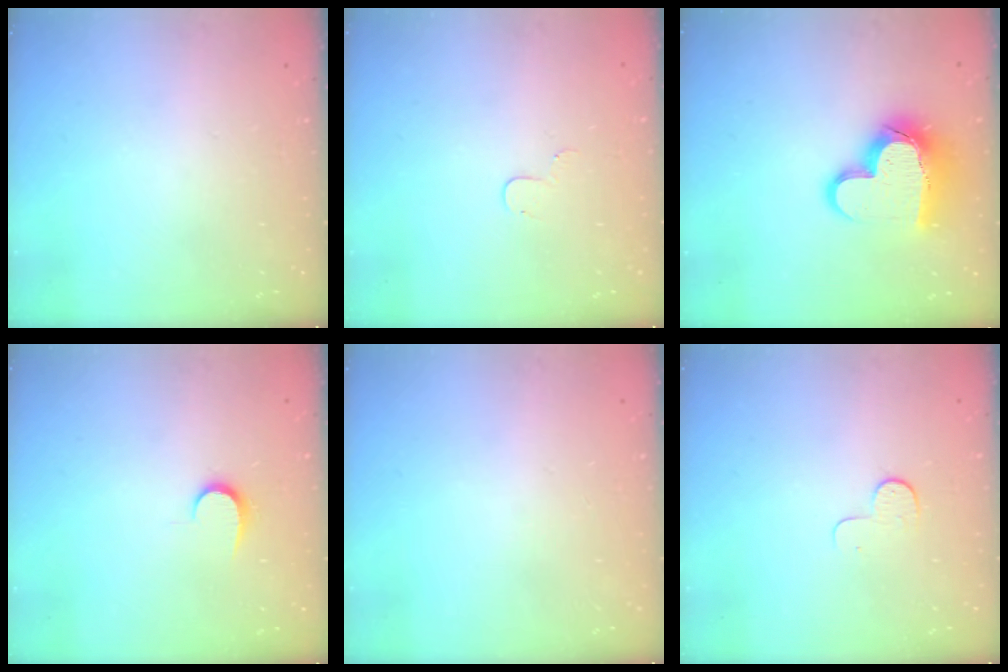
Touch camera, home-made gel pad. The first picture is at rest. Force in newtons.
{"total": 3.1, "press": 3.1, "slide": 0.3}
{"total": 15.4, "press": 15.4, "slide": 1.3}
{"total": 6.8, "press": 6.7, "slide": 0.6}
{"total": 0.6, "press": 0.6, "slide": 0.2}
{"total": 4.8, "press": 4.8, "slide": 0.4}